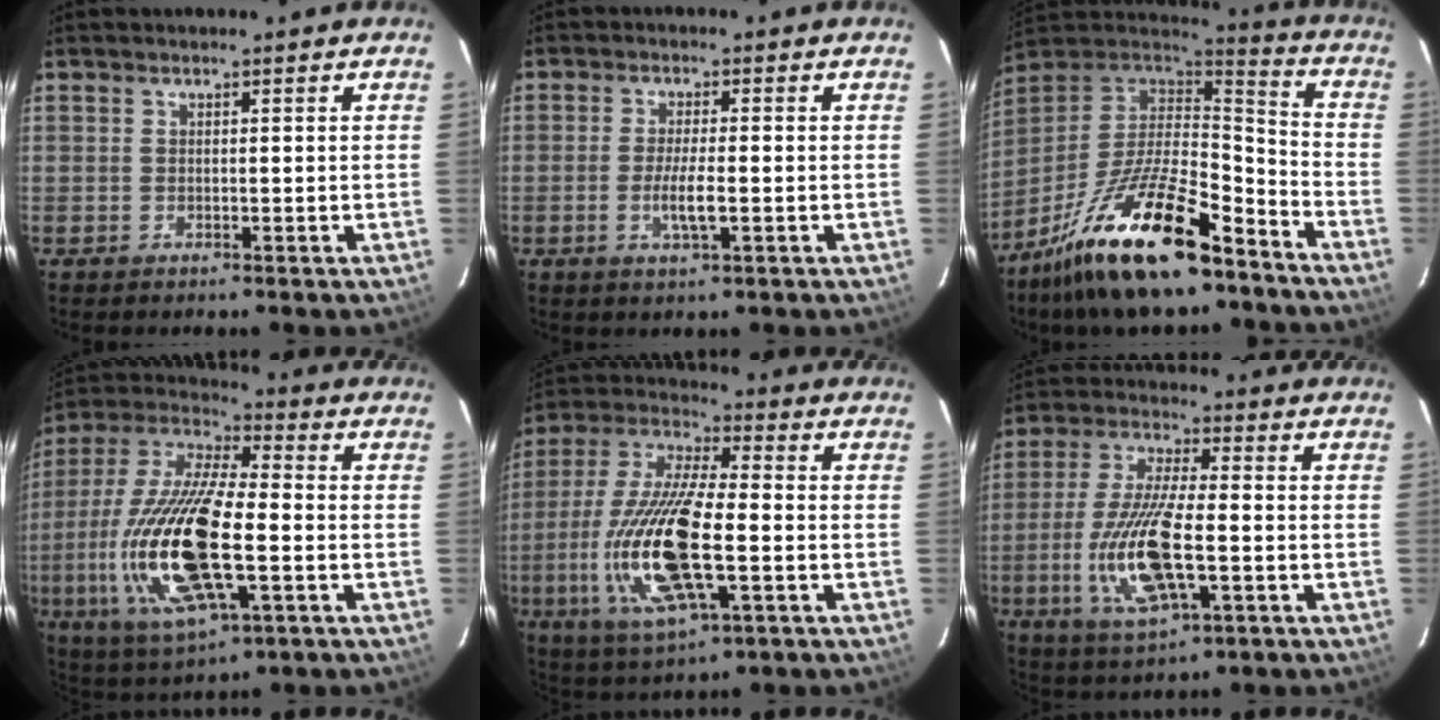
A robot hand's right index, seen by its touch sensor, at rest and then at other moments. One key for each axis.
{"total": 4.5, "fx": -1.2, "fy": 0.5, "fz": 4.3, "tx": -0.083, "ty": -0.007, "tz": -0.023}
{"total": 22.7, "fx": -14.9, "fy": 6.8, "fz": 15.8, "tx": -0.305, "ty": -0.020, "tz": -0.256}
{"total": 22.4, "fx": -4.8, "fy": 7.6, "fz": 20.5, "tx": -0.426, "ty": -0.019, "tz": -0.093}
{"total": 19.9, "fx": -4.6, "fy": 6.4, "fz": 18.3, "tx": -0.385, "ty": -0.015, "tz": -0.090}
{"total": 15.3, "fx": -3.9, "fy": 4.9, "fz": 14.0, "tx": -0.294, "ty": -0.012, "tz": -0.073}